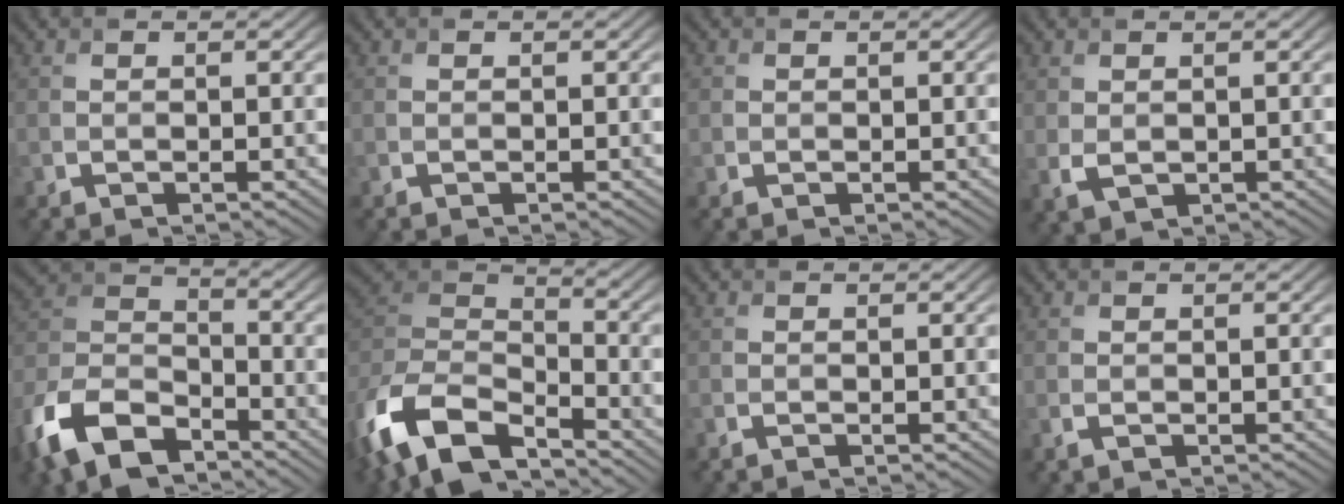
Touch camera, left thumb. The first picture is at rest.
{"total": 0.0}
{"total": 0.6, "force": [0.0, 0.6, -0.1], "torque": [0.005, -0.001, -0.005]}
{"total": 1.8, "force": [0.7, 1.1, 1.2], "torque": [-0.031, -0.004, 0.020]}
{"total": 13.8, "force": [-8.7, 7.1, 8.0], "torque": [-0.206, -0.024, -0.181]}
{"total": 12.8, "force": [-6.8, 6.4, 8.7], "torque": [-0.216, -0.006, -0.131]}
{"total": 0.0}
{"total": 0.5, "force": [-0.1, 0.4, 0.3], "torque": [-0.009, -0.001, -0.003]}